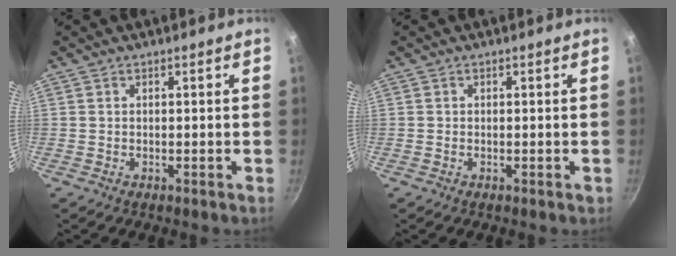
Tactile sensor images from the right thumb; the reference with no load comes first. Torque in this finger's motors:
{"motor_torque": [0.36, 0.52, -0.26, 0.11, 0.05]}